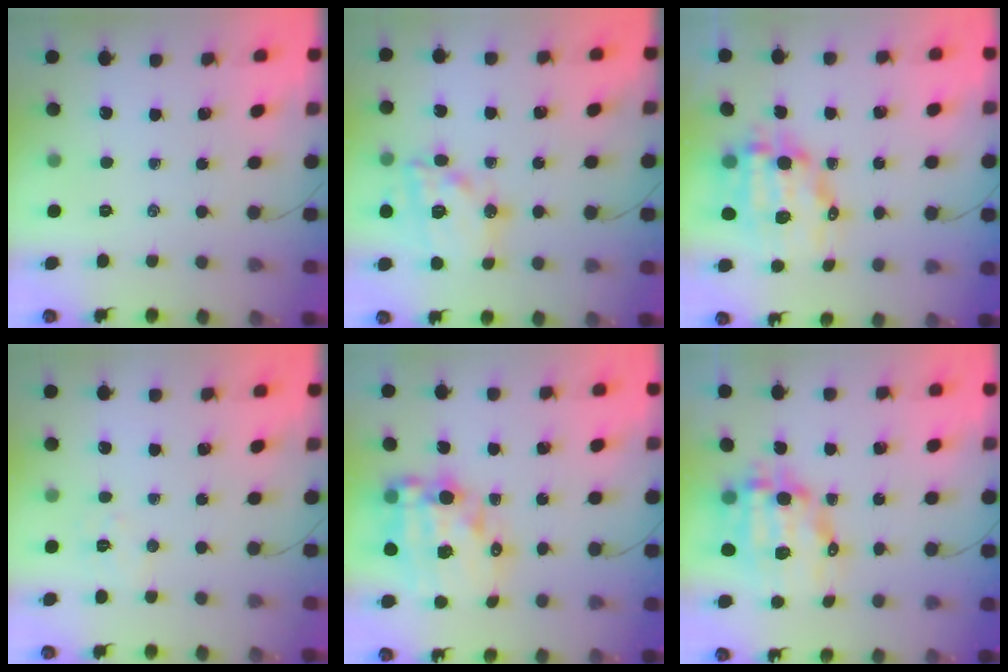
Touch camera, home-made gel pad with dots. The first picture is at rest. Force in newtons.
{"total": 18.1, "press": 17.8, "slide": 3.0}
{"total": 11.9, "press": 11.6, "slide": 2.7}
{"total": 5.1, "press": 5.0, "slide": 1.1}
{"total": 17.1, "press": 16.6, "slide": 3.9}
{"total": 11.9, "press": 11.5, "slide": 2.7}